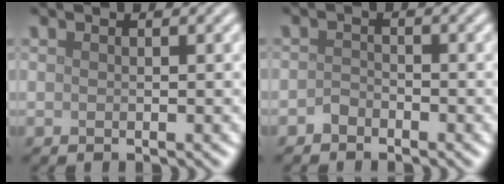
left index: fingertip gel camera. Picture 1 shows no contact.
{"total": 1.1, "force": [-0.9, 0.6, 0.2], "torque": [-0.004, 0.004, -0.018]}